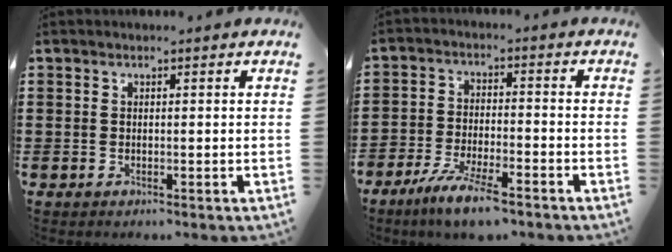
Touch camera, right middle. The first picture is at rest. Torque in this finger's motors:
{"motor_torque": [1.21, -0.93, 0.47, 0.05]}